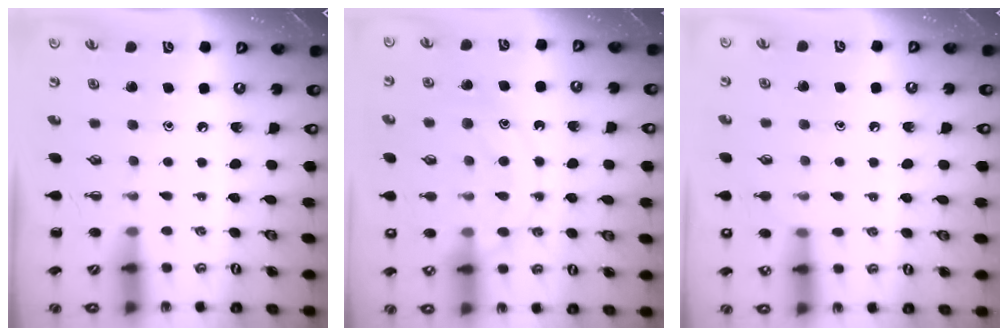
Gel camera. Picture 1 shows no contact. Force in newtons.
{"total": 13.2, "press": 13.2, "slide": 0.7}
{"total": 7.2, "press": 6.7, "slide": 2.4}